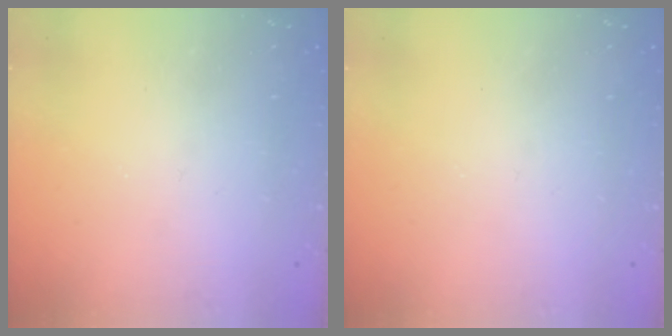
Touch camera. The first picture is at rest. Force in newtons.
{"total": 0.0}